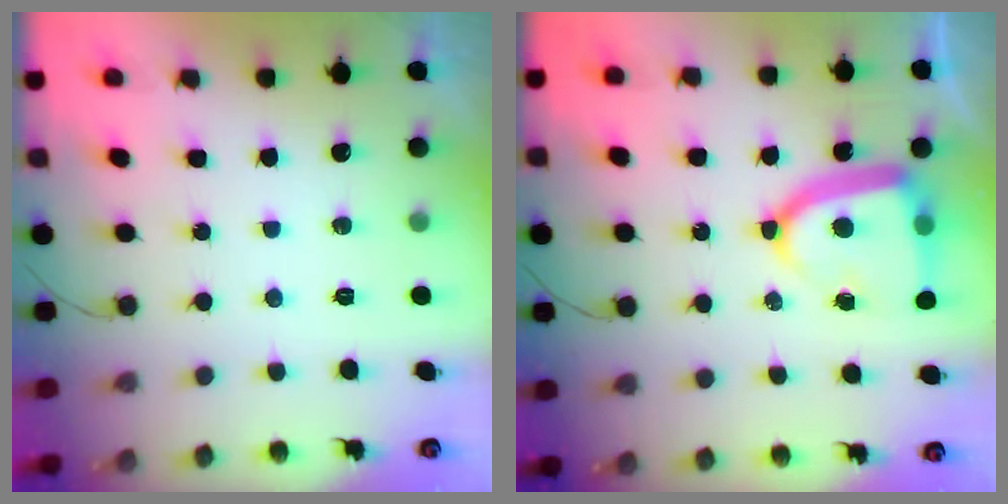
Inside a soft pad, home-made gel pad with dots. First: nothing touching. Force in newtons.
{"total": 14.0, "press": 13.9, "slide": 1.4}